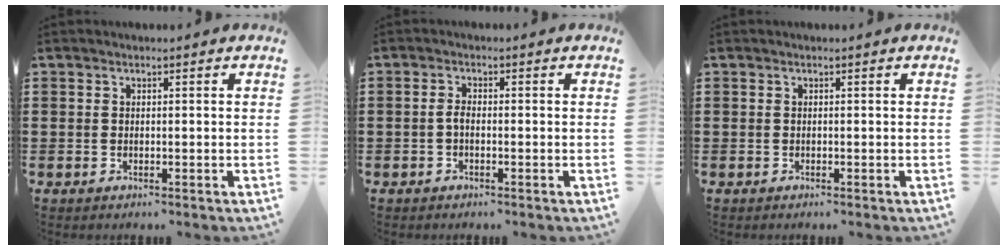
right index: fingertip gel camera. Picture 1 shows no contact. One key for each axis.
{"total": 1.6, "fx": -0.6, "fy": 0.6, "fz": 1.3, "tx": -0.034, "ty": -0.001, "tz": -0.015}
{"total": 0.0}